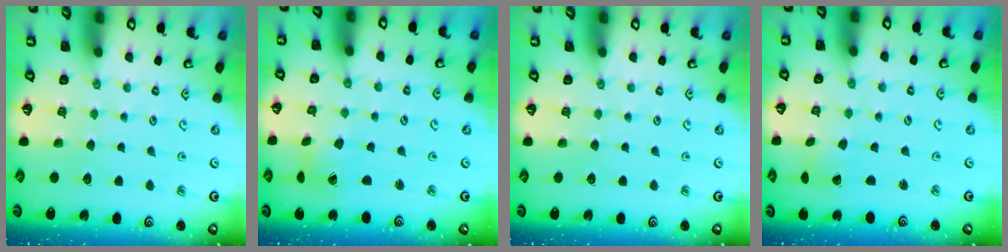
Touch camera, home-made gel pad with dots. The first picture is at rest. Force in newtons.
{"total": 2.4, "press": 2.4, "slide": 0.3}
{"total": 0.0}
{"total": 0.8, "press": 0.8, "slide": 0.0}